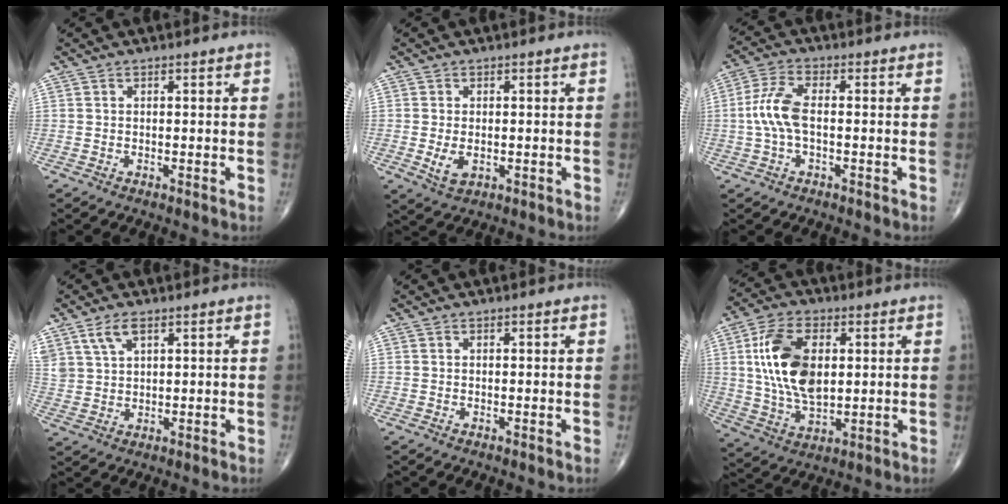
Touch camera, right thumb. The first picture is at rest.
{"total": 3.6, "force": [-0.6, 2.3, 2.8], "torque": [-0.052, -0.008, -0.004]}
{"total": 7.1, "force": [-0.5, 3.0, 6.4], "torque": [-0.156, 0.019, -0.014]}
{"total": 5.7, "force": [3.4, 2.9, 3.6], "torque": [-0.071, -0.007, 0.074]}
{"total": 0.0}
{"total": 15.6, "force": [2.8, 8.7, 12.6], "torque": [-0.233, -0.005, 0.055]}